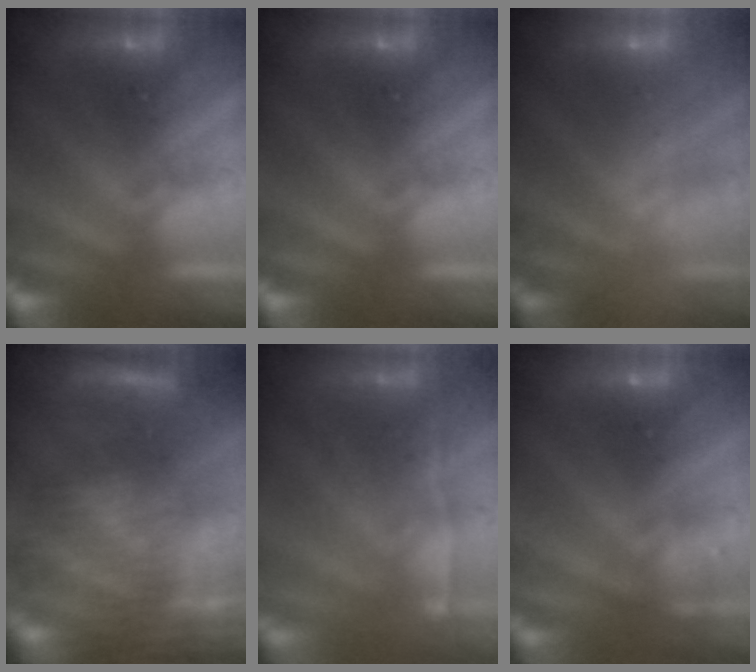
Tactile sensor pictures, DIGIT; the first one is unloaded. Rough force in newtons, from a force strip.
{"total": 0.0}
{"total": 2.5}
{"total": 9.0}
{"total": 1.8}
{"total": 2.2}